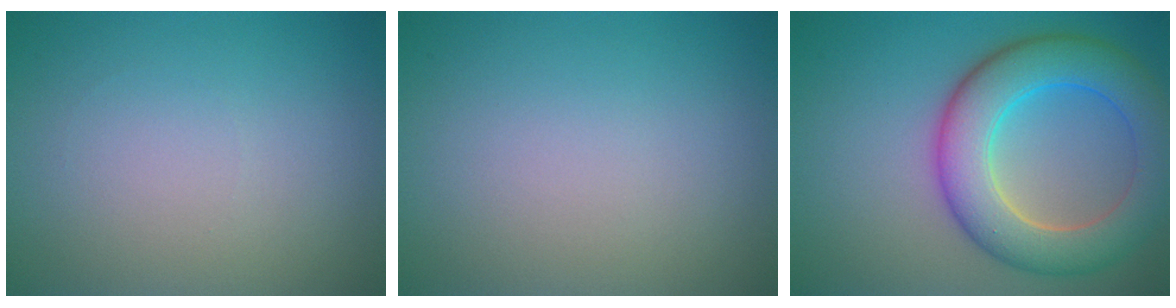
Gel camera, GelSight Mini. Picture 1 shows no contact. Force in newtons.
{"total": 0.0}
{"total": 8.2, "press": 8.1, "slide": 0.3}